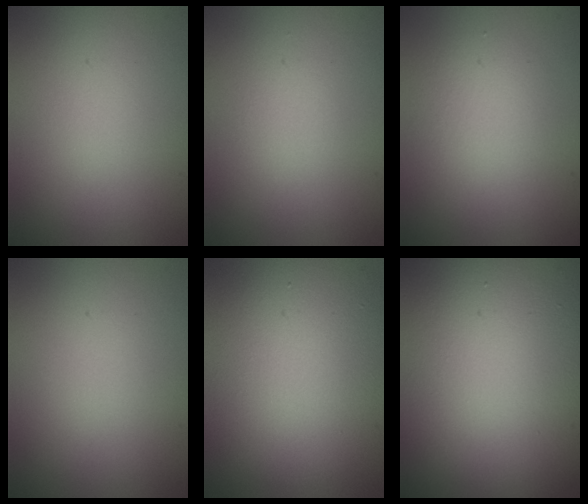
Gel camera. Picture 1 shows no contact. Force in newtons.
{"total": 0.9, "press": 0.9, "slide": 0.0}
{"total": 2.7, "press": 2.6, "slide": 0.3}
{"total": 0.0}
{"total": 12.4, "press": 12.4, "slide": 0.7}
{"total": 21.2, "press": 21.2, "slide": 1.4}